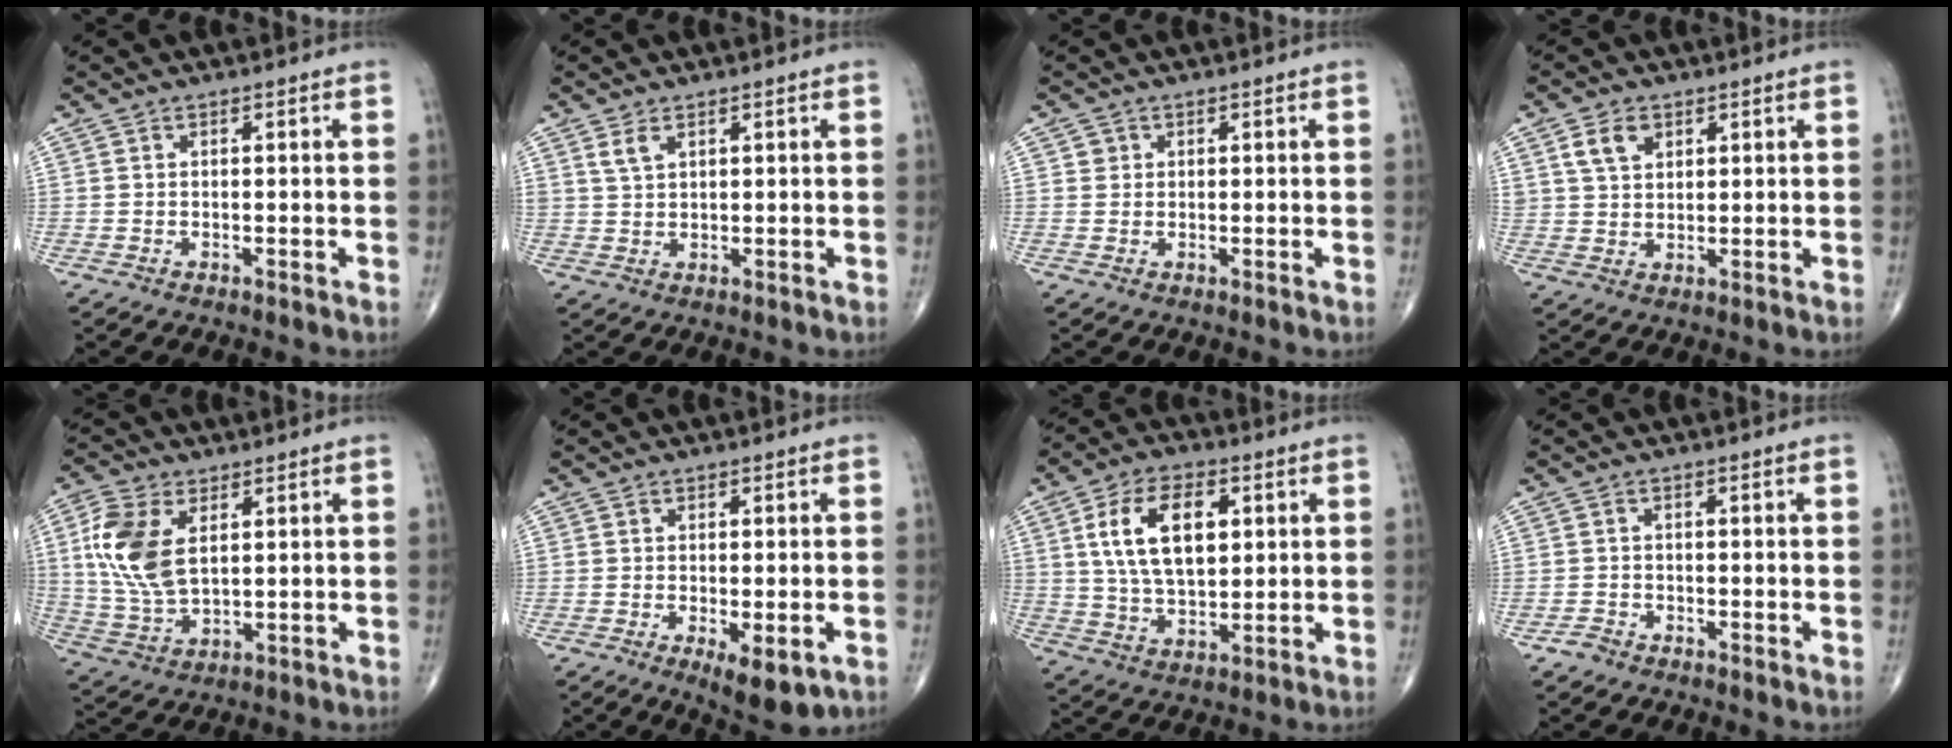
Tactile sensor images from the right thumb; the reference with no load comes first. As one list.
[{"total": 2.6, "force": [1.6, 1.3, 1.6], "torque": [-0.028, -0.002, 0.037]}, {"total": 1.3, "force": [0.4, 1.3, 0.2], "torque": [0.008, 0.000, 0.003]}, {"total": 5.2, "force": [2.5, 3.5, 2.9], "torque": [-0.037, -0.008, 0.047]}, {"total": 12.3, "force": [3.2, 7.0, 9.6], "torque": [-0.202, -0.007, 0.067]}, {"total": 7.1, "force": [-2.6, 2.7, 6.1], "torque": [-0.085, -0.012, -0.031]}, {"total": 14.0, "force": [3.5, 7.8, 11.1], "torque": [-0.186, -0.004, 0.065]}, {"total": 1.6, "force": [-1.2, 0.9, 0.3], "torque": [-0.009, 0.002, -0.026]}]